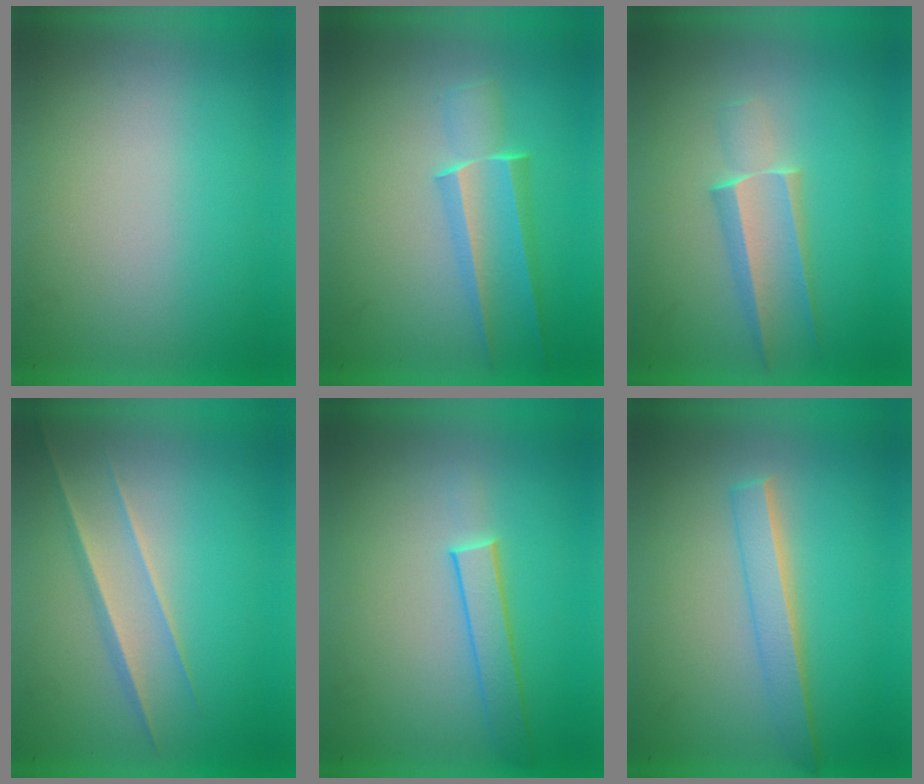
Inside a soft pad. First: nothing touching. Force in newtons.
{"total": 2.6}
{"total": 2.2}
{"total": 1.5}
{"total": 1.9}
{"total": 2.2}